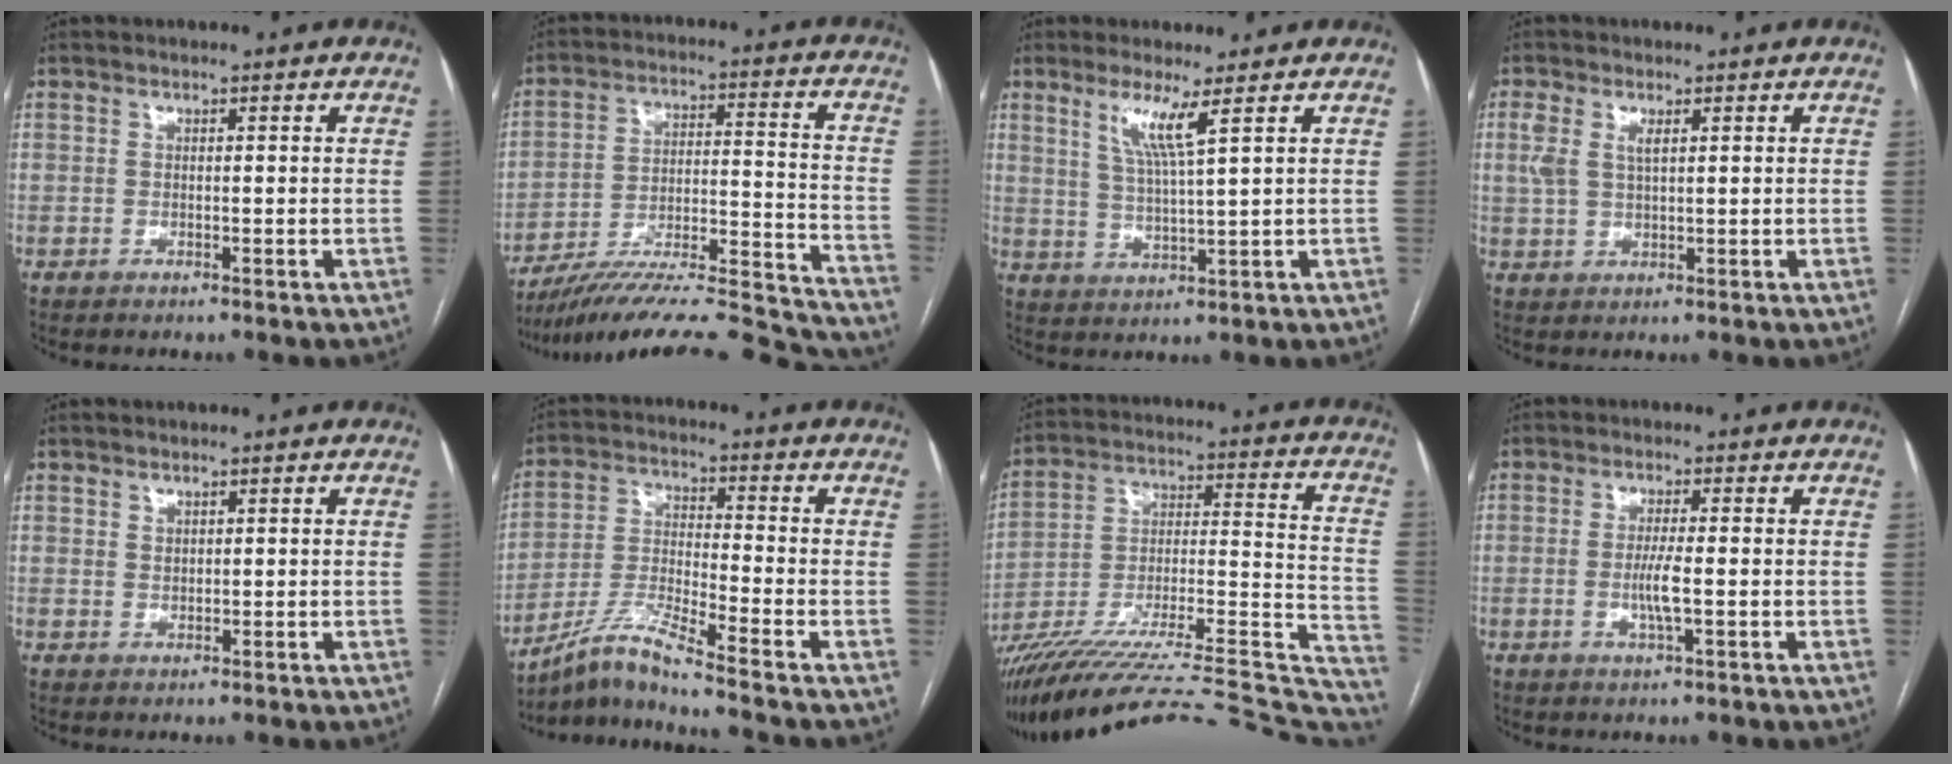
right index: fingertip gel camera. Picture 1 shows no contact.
{"total": 27.0, "force": [-25.1, 1.6, 9.9], "torque": [-0.099, 0.001, -0.362]}
{"total": 5.4, "force": [2.9, -0.9, 4.5], "torque": [-0.088, -0.011, 0.057]}
{"total": 4.3, "force": [1.5, 1.9, 3.5], "torque": [-0.085, 0.015, 0.036]}
{"total": 1.8, "force": [0.9, 1.4, 0.6], "torque": [-0.007, -0.004, 0.018]}
{"total": 8.5, "force": [-7.2, -2.3, 3.8], "torque": [-0.088, -0.019, -0.140]}
{"total": 38.4, "force": [-34.0, 3.9, 17.3], "torque": [-0.204, -0.030, -0.481]}
{"total": 3.5, "force": [-0.7, 0.0, 3.5], "torque": [-0.073, -0.007, -0.013]}